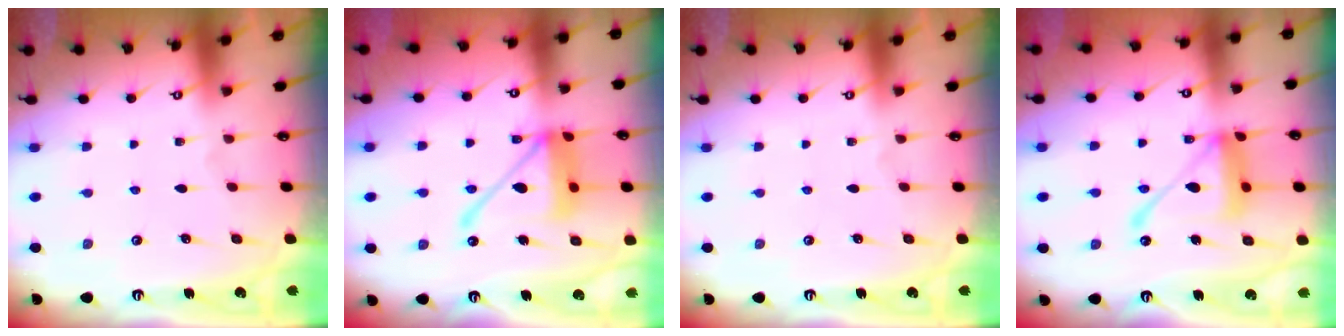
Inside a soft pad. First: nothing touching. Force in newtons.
{"total": 15.1, "press": 15.0, "slide": 1.8}
{"total": 0.0}
{"total": 15.6, "press": 15.5, "slide": 1.7}